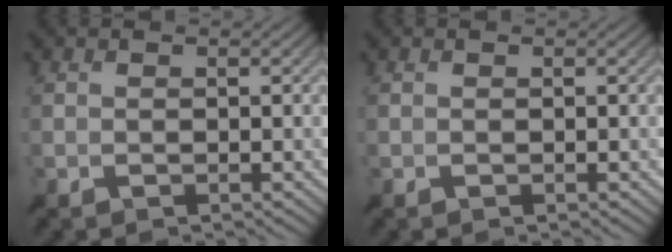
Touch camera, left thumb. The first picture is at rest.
{"total": 0.0}